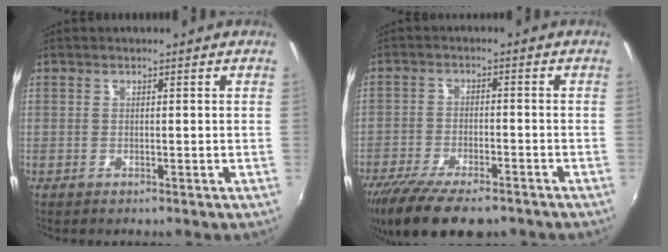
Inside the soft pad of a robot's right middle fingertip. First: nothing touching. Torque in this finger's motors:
{"motor_torque": [1.14, -1.00, 0.54, 0.21]}